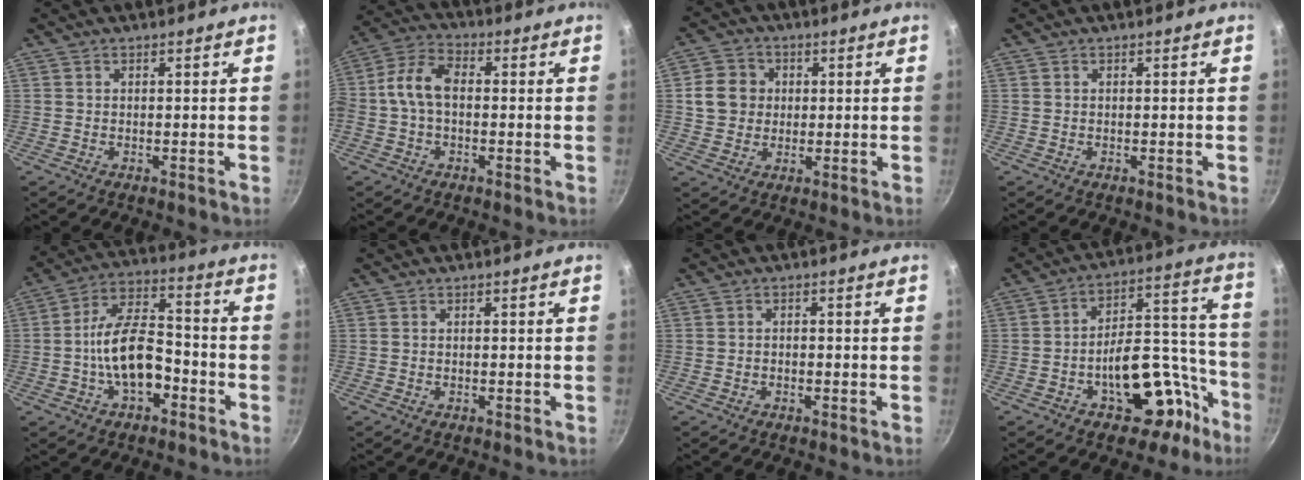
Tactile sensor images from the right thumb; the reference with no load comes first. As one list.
[{"total": 8.7, "force": [-0.4, 5.5, 6.8], "torque": [-0.132, 0.033, -0.021]}, {"total": 7.3, "force": [1.1, 6.6, 2.9], "torque": [-0.024, 0.007, 0.011]}, {"total": 0.0}, {"total": 13.6, "force": [-4.2, 7.5, 10.5], "torque": [-0.157, 0.056, -0.077]}, {"total": 0.0}, {"total": 1.1, "force": [-0.5, 0.7, 0.6], "torque": [-0.014, 0.005, -0.010]}, {"total": 17.3, "force": [-8.7, 10.2, 11.0], "torque": [-0.077, 0.098, -0.116]}]